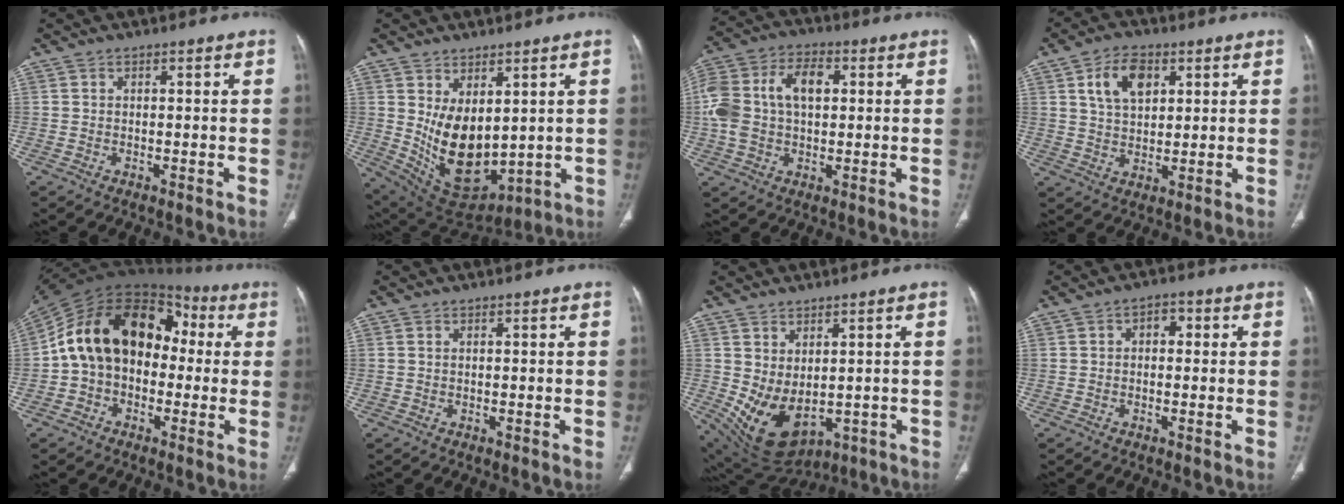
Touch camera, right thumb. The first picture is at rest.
{"total": 13.4, "force": [1.8, 8.0, 10.6], "torque": [-0.156, -0.030, 0.067]}
{"total": 14.6, "force": [1.9, 9.2, 11.1], "torque": [-0.230, 0.031, 0.032]}
{"total": 8.5, "force": [3.4, 5.3, 5.8], "torque": [-0.084, -0.010, 0.063]}
{"total": 19.2, "force": [0.8, 13.8, 13.4], "torque": [-0.199, 0.051, 0.000]}
{"total": 0.0}
{"total": 11.1, "force": [-0.8, 6.7, 8.8], "torque": [-0.142, -0.009, 0.025]}
{"total": 2.9, "force": [0.4, 2.0, 2.1], "torque": [-0.017, 0.012, 0.000]}